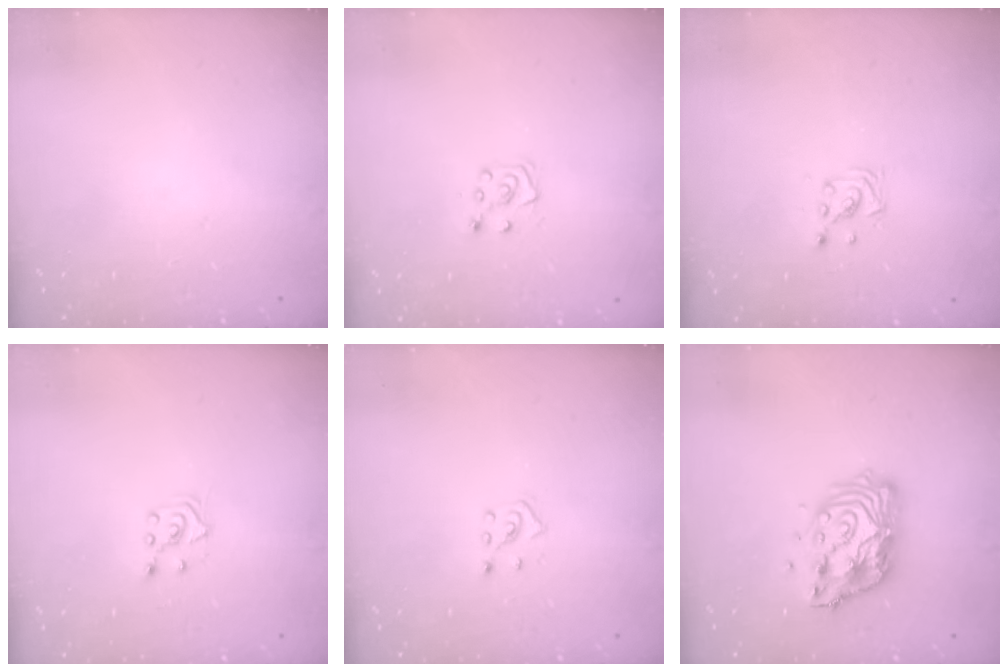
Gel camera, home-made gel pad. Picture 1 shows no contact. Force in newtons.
{"total": 5.8, "press": 5.8, "slide": 0.8}
{"total": 2.9, "press": 2.9, "slide": 0.3}
{"total": 3.0, "press": 2.9, "slide": 0.7}
{"total": 4.2, "press": 4.1, "slide": 0.7}
{"total": 12.4, "press": 12.3, "slide": 1.1}